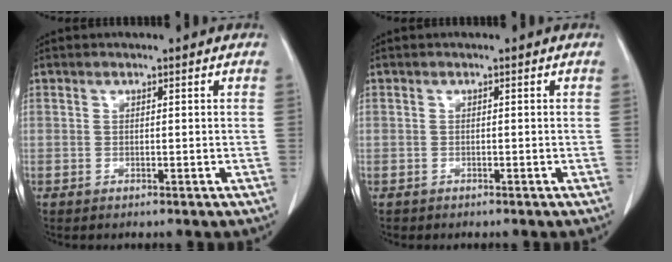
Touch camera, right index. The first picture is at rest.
{"total": 0.6, "force": [-0.3, 0.5, -0.1], "torque": [-0.005, 0.004, -0.005]}